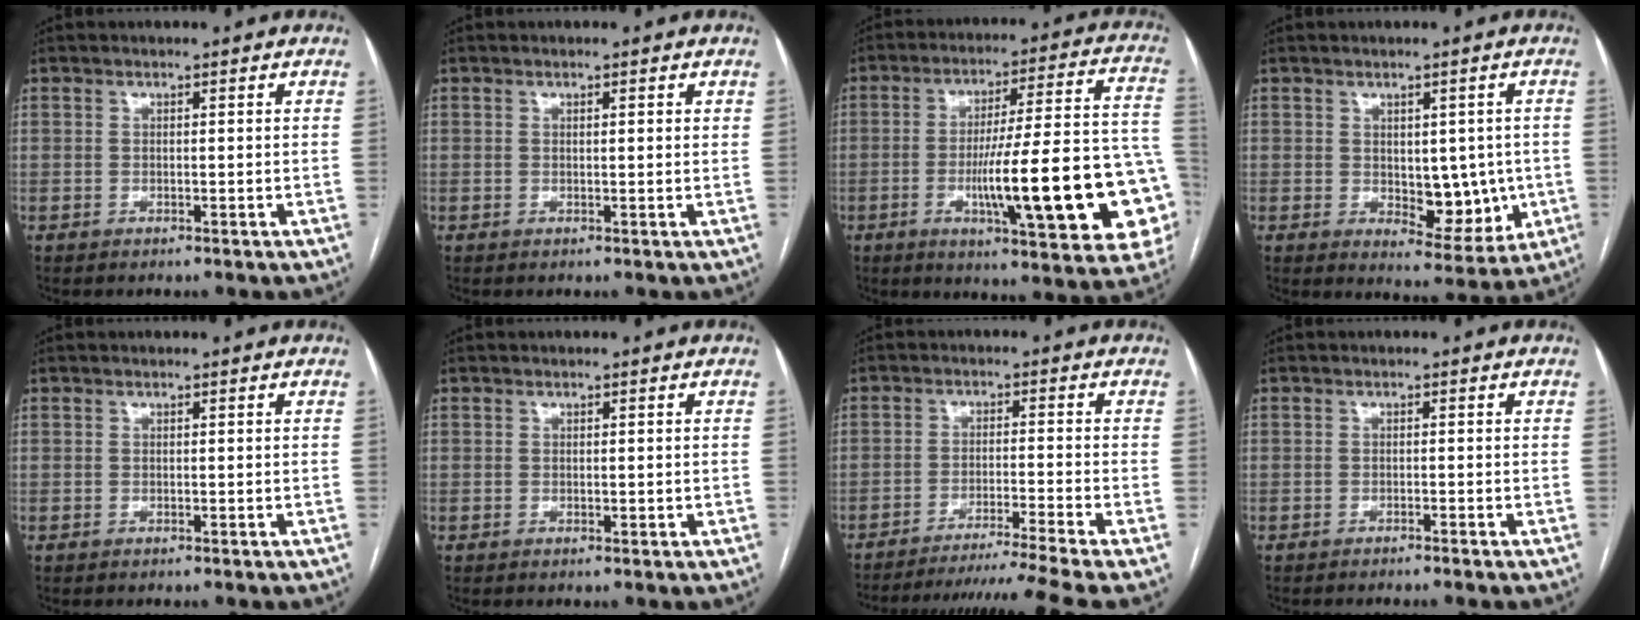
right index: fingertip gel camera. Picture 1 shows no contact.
{"total": 0.8, "force": [0.3, 0.1, 0.7], "torque": [-0.013, 0.002, 0.003]}
{"total": 24.6, "force": [-6.0, 2.4, 23.7], "torque": [-0.259, 0.008, -0.083]}
{"total": 8.1, "force": [-0.6, 4.4, 6.8], "torque": [-0.071, -0.001, 0.007]}
{"total": 0.0}
{"total": 0.7, "force": [0.0, 0.4, 0.5], "torque": [-0.006, -0.002, 0.001]}
{"total": 14.4, "force": [-12.5, -3.8, 5.9], "torque": [-0.080, -0.029, -0.190]}
{"total": 2.0, "force": [-1.7, -0.5, 0.9], "torque": [-0.011, 0.005, -0.024]}